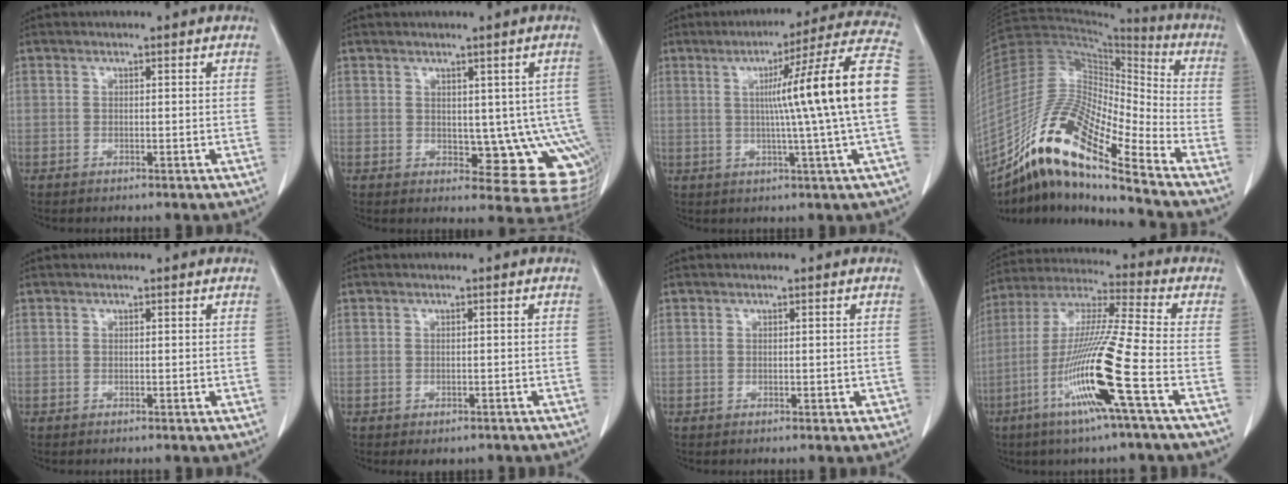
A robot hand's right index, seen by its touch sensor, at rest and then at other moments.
{"total": 10.1, "force": [-0.2, 4.9, 8.8], "torque": [-0.085, -0.001, 0.009]}
{"total": 17.5, "force": [0.8, -2.8, 17.2], "torque": [-0.226, 0.011, 0.002]}
{"total": 18.9, "force": [-13.5, 2.2, 13.0], "torque": [-0.262, 0.000, -0.248]}
{"total": 0.0}
{"total": 3.4, "force": [-2.8, 1.6, 1.0], "torque": [-0.006, 0.002, -0.031]}
{"total": 1.2, "force": [-0.3, 0.8, 0.9], "torque": [-0.009, 0.005, 0.001]}
{"total": 16.2, "force": [-6.2, -1.3, 14.9], "torque": [-0.304, -0.020, -0.124]}